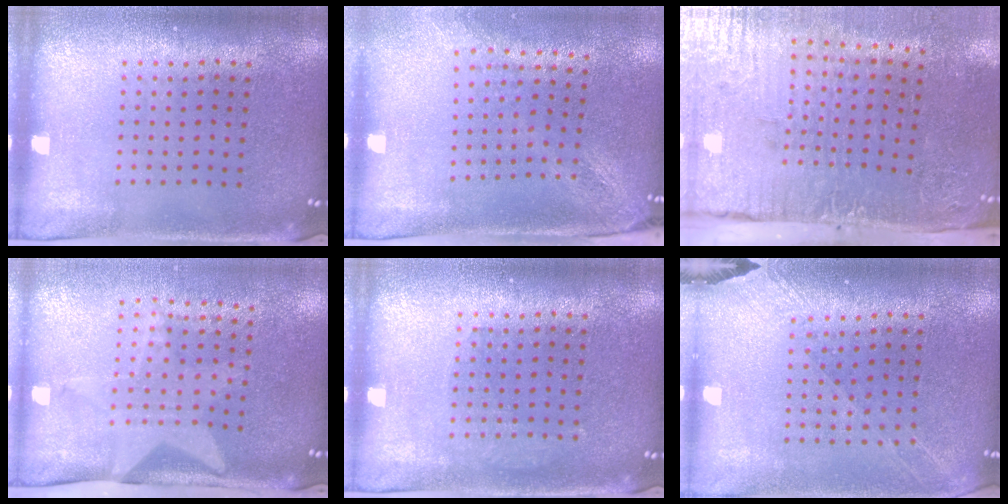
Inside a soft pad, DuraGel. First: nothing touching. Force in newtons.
{"total": 2.1, "press": 1.7, "slide": 1.3}
{"total": 4.9, "press": 4.0, "slide": 2.9}
{"total": 2.1, "press": 1.5, "slide": 1.4}
{"total": 0.9, "press": 0.9, "slide": 0.2}
{"total": 1.3, "press": 1.2, "slide": 0.5}